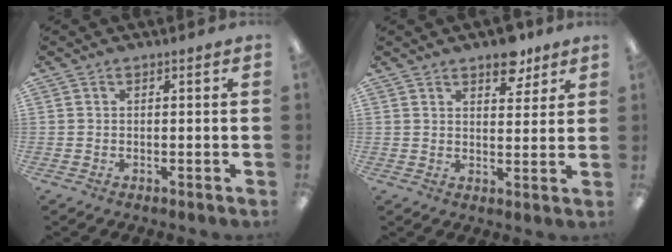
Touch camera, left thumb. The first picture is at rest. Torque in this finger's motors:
{"motor_torque": [0.77, 0.46, 0.70, -0.45, 0.14]}